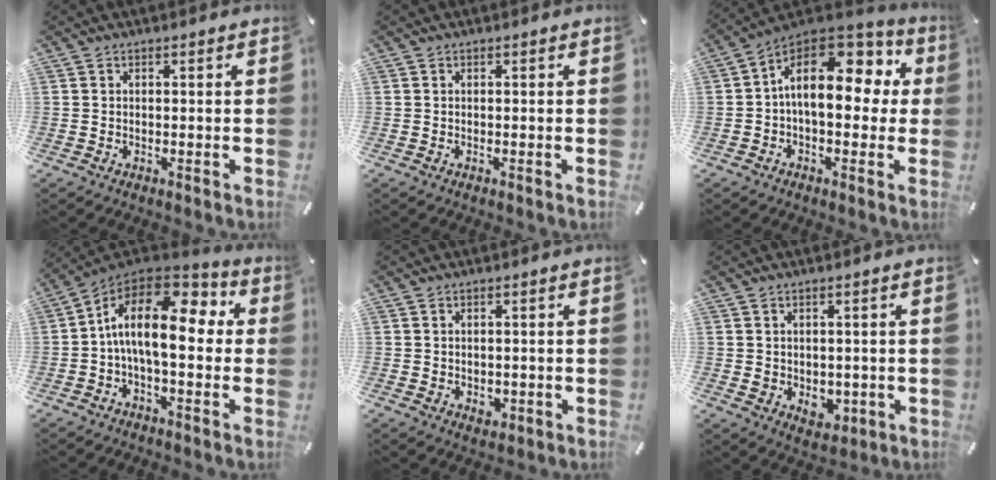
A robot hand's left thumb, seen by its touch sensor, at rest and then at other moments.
{"total": 0.0}
{"total": 16.4, "force": [4.2, 9.4, 12.8], "torque": [-0.208, -0.013, 0.073]}
{"total": 17.4, "force": [2.2, 8.1, 15.2], "torque": [-0.282, -0.015, 0.033]}
{"total": 1.7, "force": [0.1, 1.6, 0.6], "torque": [-0.003, 0.000, -0.001]}
{"total": 4.4, "force": [0.5, 4.0, 1.7], "torque": [-0.010, 0.000, 0.012]}